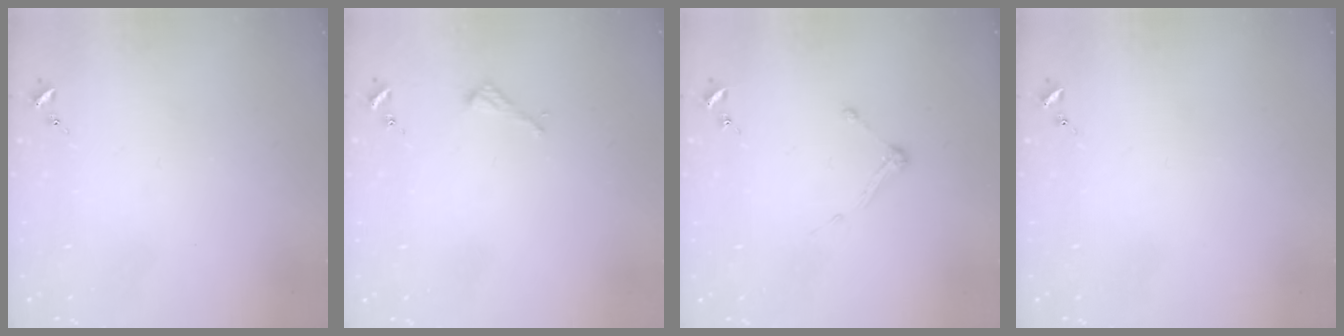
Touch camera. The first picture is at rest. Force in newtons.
{"total": 2.2, "press": 2.2, "slide": 0.2}
{"total": 3.4, "press": 3.4, "slide": 0.4}
{"total": 0.0}